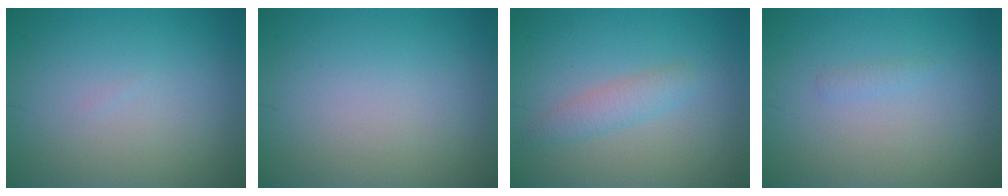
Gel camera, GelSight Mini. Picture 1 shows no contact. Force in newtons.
{"total": 0.0}
{"total": 1.9, "press": 1.9, "slide": 0.1}
{"total": 0.6, "press": 0.6, "slide": 0.1}